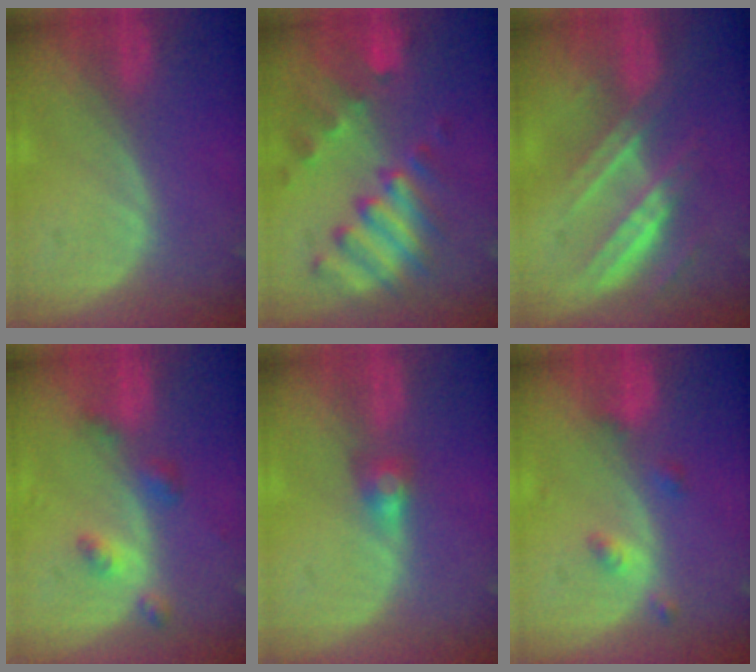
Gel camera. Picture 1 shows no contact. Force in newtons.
{"total": 10.0, "press": 8.8, "slide": 4.7}
{"total": 7.5, "press": 6.7, "slide": 3.3}
{"total": 4.2, "press": 3.9, "slide": 1.6}
{"total": 3.0, "press": 2.5, "slide": 1.6}
{"total": 2.9, "press": 2.9, "slide": 0.2}